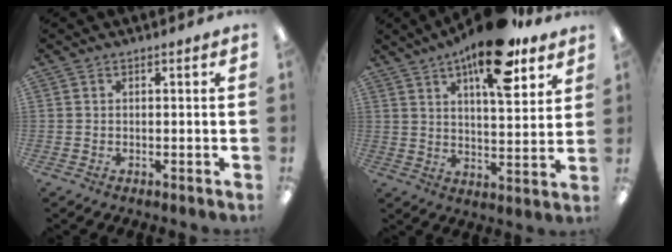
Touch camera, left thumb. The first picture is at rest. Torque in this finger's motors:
{"motor_torque": [0.61, 0.82, 1.69, -1.09, 0.40]}